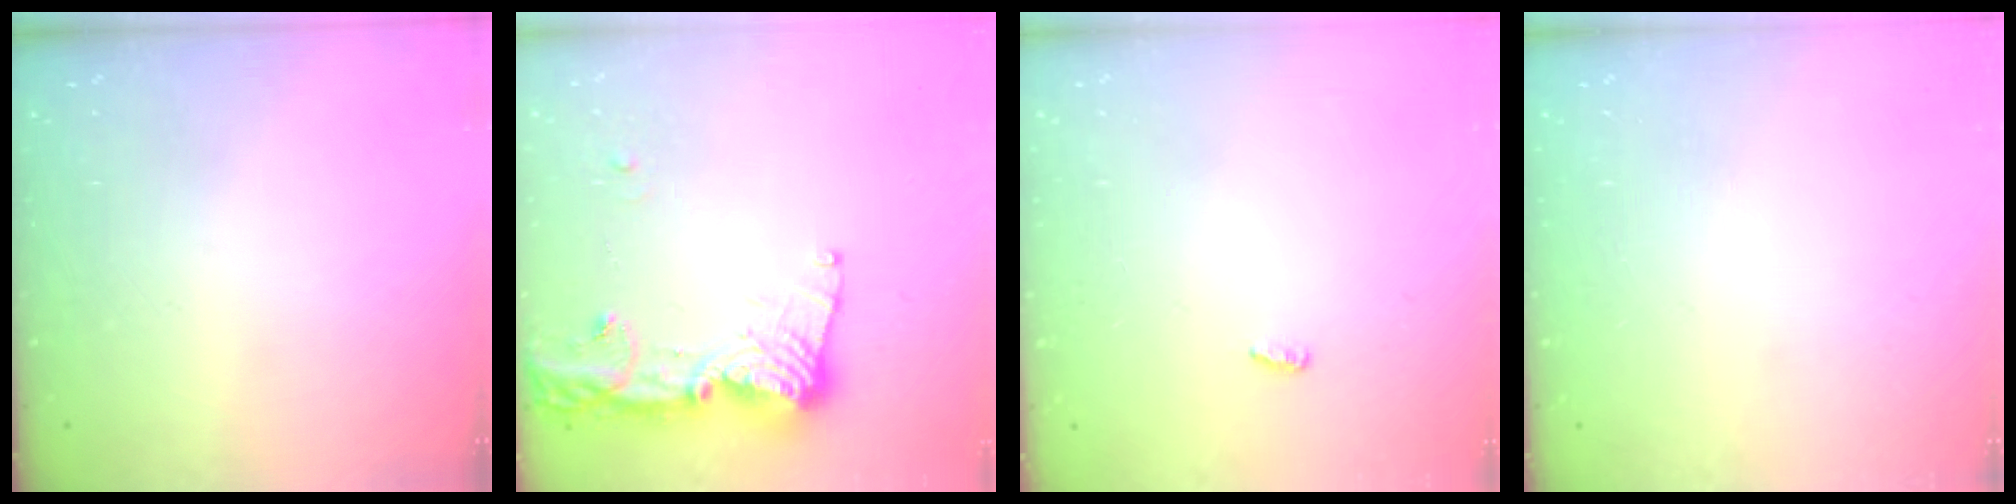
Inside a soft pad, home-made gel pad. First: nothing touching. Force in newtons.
{"total": 14.5, "press": 14.4, "slide": 1.7}
{"total": 2.9, "press": 2.6, "slide": 1.3}
{"total": 0.0}